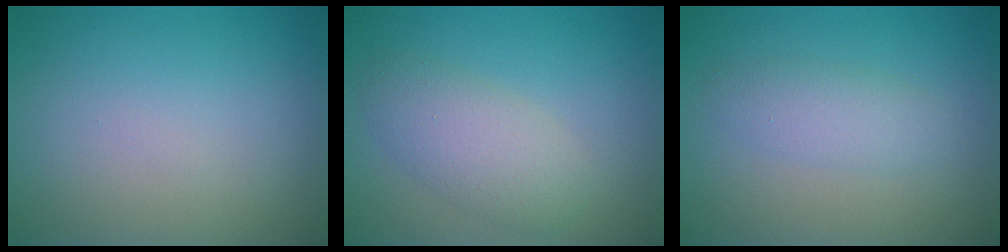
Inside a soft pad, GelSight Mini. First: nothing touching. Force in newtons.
{"total": 3.8, "press": 3.8, "slide": 0.1}
{"total": 2.2, "press": 2.2, "slide": 0.2}